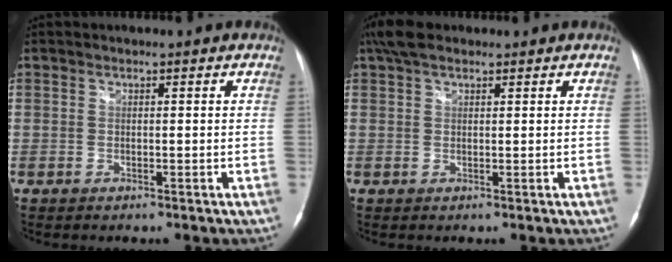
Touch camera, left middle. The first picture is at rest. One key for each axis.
{"total": 4.4, "fx": 3.2, "fy": 1.9, "fz": 2.3, "tx": -0.052, "ty": 0.019, "tz": 0.061}